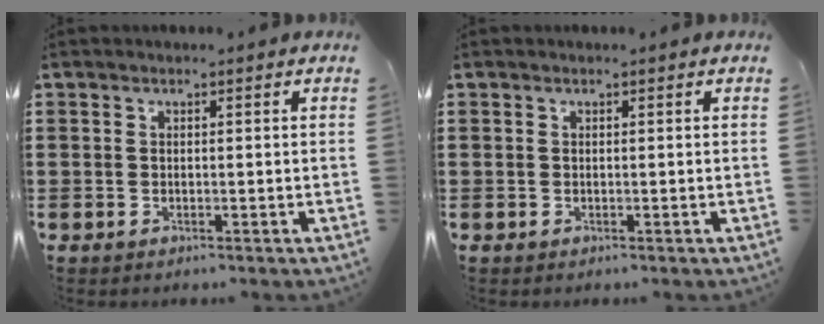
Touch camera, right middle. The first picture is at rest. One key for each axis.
{"total": 0.0}